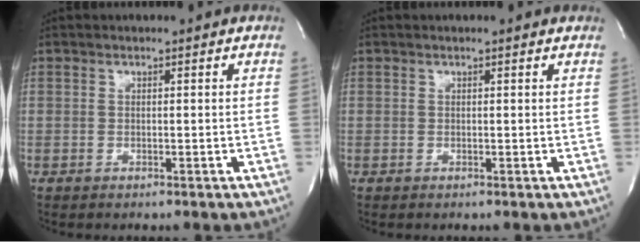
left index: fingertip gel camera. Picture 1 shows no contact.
{"total": 0.7, "force": [0.5, 0.0, 0.5], "torque": [-0.011, 0.006, 0.003]}